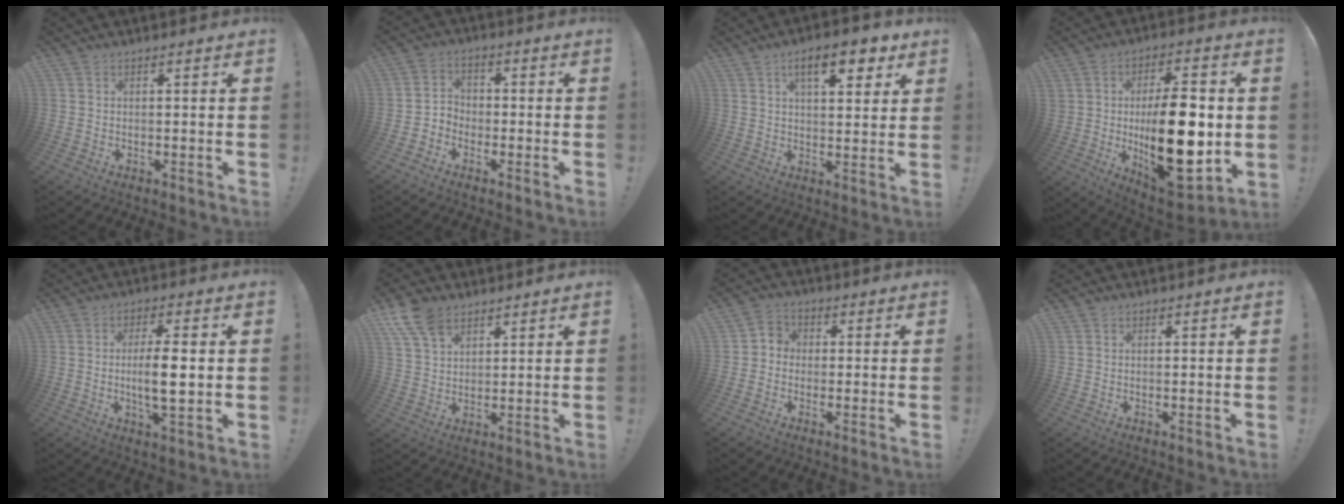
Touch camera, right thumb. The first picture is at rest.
{"total": 4.4, "force": [-2.9, 3.2, 0.7], "torque": [-0.023, 0.019, -0.054]}
{"total": 11.1, "force": [5.5, 4.4, 8.6], "torque": [-0.115, -0.015, 0.088]}
{"total": 23.8, "force": [-1.8, 12.1, 20.5], "torque": [-0.334, -0.009, -0.019]}
{"total": 8.8, "force": [-0.5, 2.1, 8.5], "torque": [-0.159, -0.006, -0.017]}
{"total": 9.5, "force": [6.1, 5.6, 4.6], "torque": [-0.084, -0.021, 0.121]}
{"total": 4.1, "force": [-1.5, 3.5, 1.5], "torque": [-0.026, 0.017, -0.026]}
{"total": 0.0}